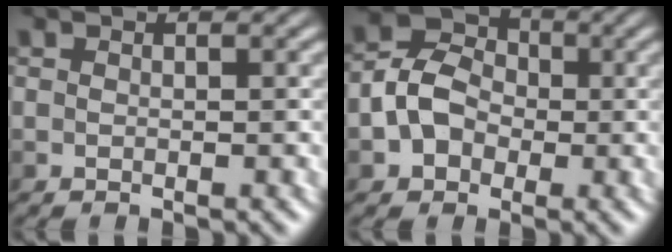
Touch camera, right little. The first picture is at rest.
{"total": 4.8, "force": [-1.8, 3.7, 2.5], "torque": [-0.046, 0.012, -0.044]}